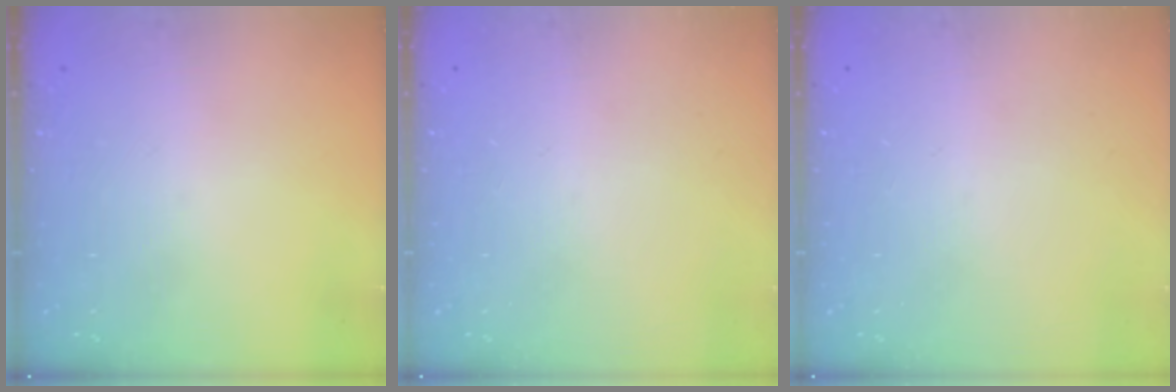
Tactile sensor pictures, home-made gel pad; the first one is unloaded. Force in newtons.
{"total": 0.0}
{"total": 0.0}